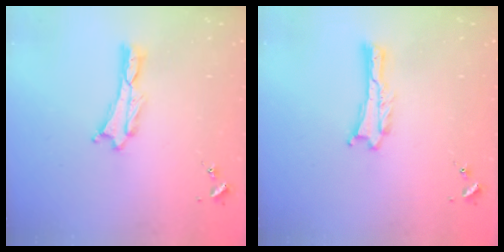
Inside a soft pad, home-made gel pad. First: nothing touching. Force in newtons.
{"total": 0.0}